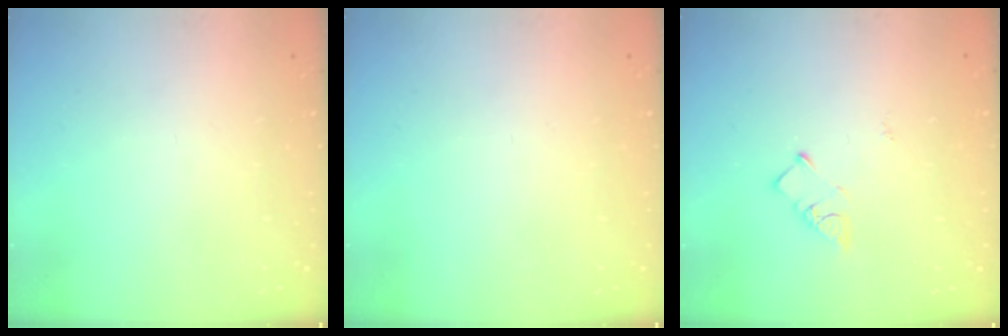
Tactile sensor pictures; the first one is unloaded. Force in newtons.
{"total": 0.0}
{"total": 4.3, "press": 4.3, "slide": 0.1}